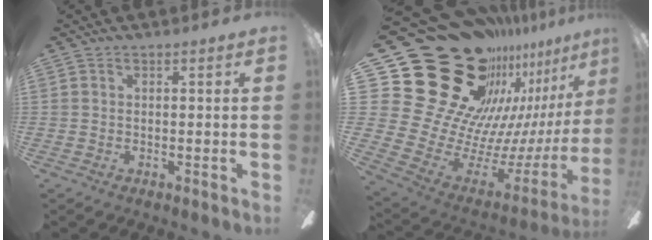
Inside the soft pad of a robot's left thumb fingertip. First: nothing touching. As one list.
[{"total": 35.8, "force": [20.4, 21.0, 20.7], "torque": [-0.309, -0.204, 0.446]}]